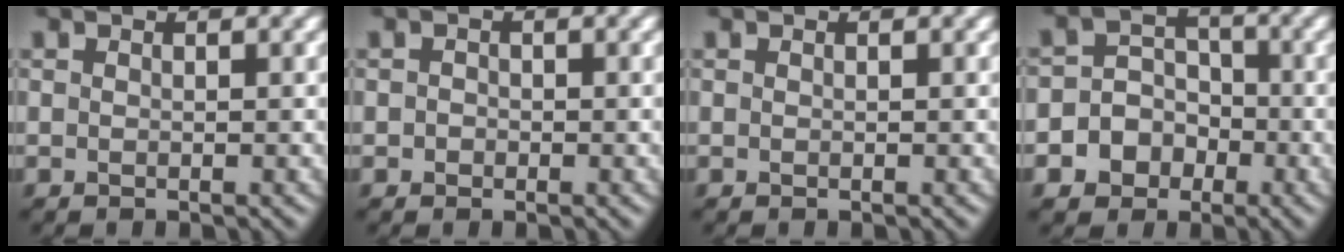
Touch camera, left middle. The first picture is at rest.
{"total": 0.6, "force": [-0.3, 0.5, 0.1], "torque": [0.005, -0.002, -0.007]}
{"total": 0.0}
{"total": 6.0, "force": [-3.2, 5.1, 0.7], "torque": [-0.005, 0.006, -0.075]}